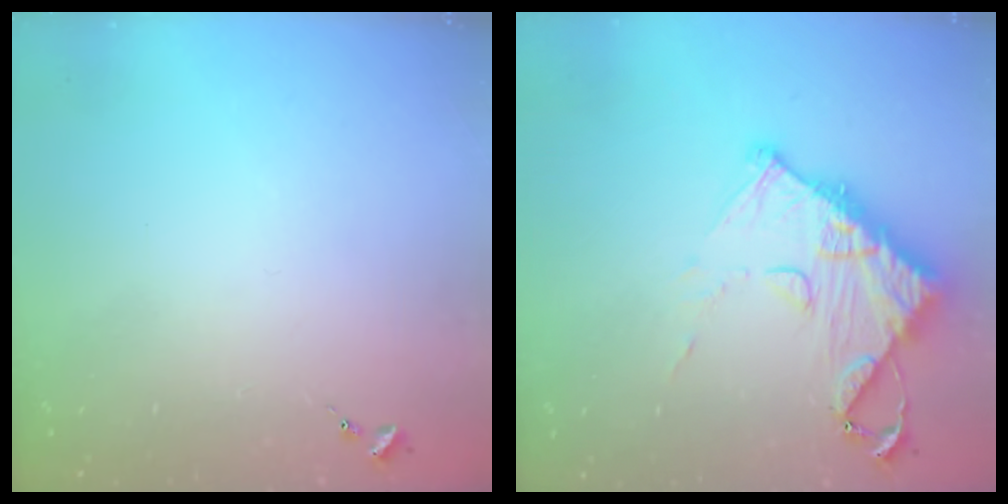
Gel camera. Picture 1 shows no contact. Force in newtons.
{"total": 14.0, "press": 13.9, "slide": 1.3}